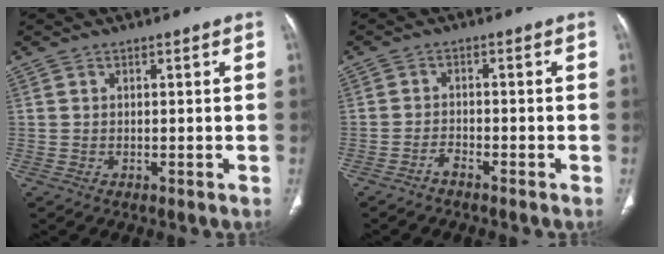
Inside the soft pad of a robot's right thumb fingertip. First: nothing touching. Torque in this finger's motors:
{"motor_torque": [-0.08, -0.06, -0.03, 0.06, -0.02]}